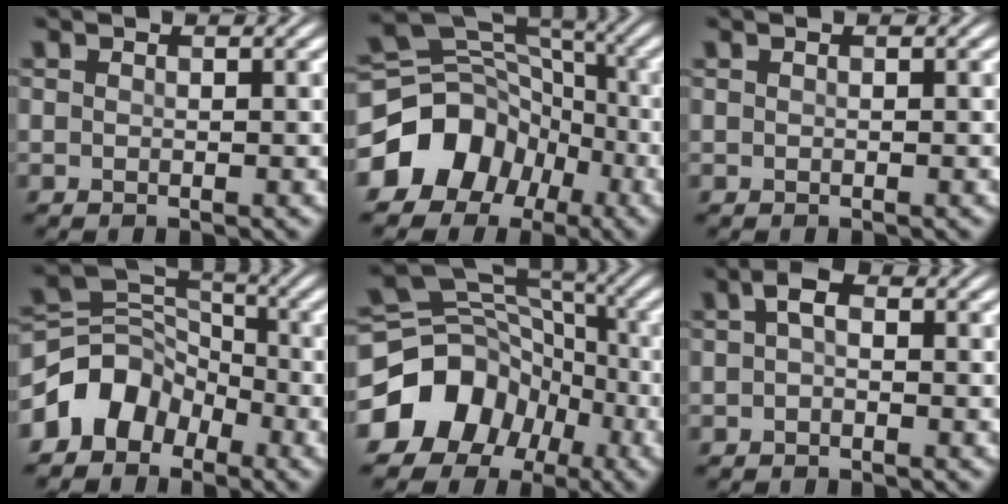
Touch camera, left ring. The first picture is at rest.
{"total": 8.9, "force": [-3.9, 7.3, 3.2], "torque": [-0.055, 0.018, -0.086]}
{"total": 0.0}
{"total": 5.5, "force": [-3.2, 4.1, 1.9], "torque": [-0.018, 0.009, -0.071]}
{"total": 10.4, "force": [-4.4, 8.6, 3.9], "torque": [-0.078, 0.014, -0.094]}
{"total": 1.7, "force": [0.1, 0.9, 1.4], "torque": [-0.027, 0.006, -0.004]}